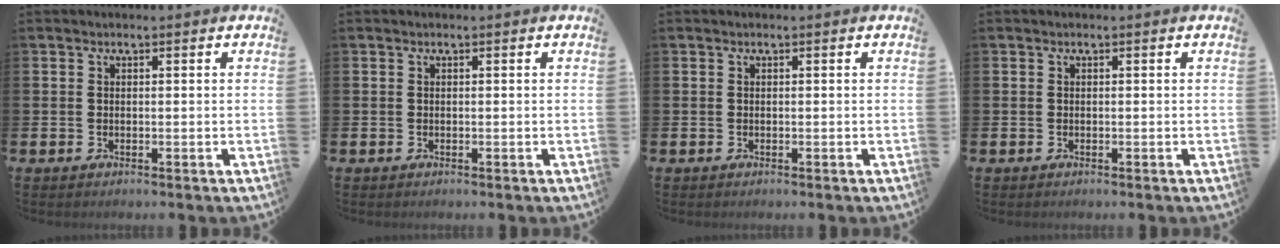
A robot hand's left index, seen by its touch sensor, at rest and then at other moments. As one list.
[{"total": 0.0}, {"total": 0.0}, {"total": 0.0}]